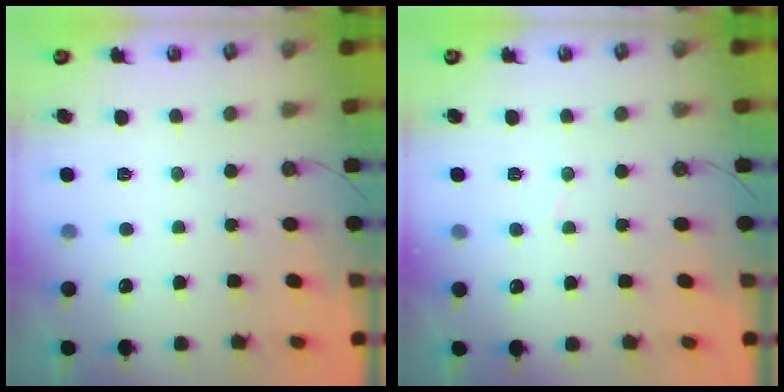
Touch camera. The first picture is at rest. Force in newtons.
{"total": 2.3, "press": 2.3, "slide": 0.2}